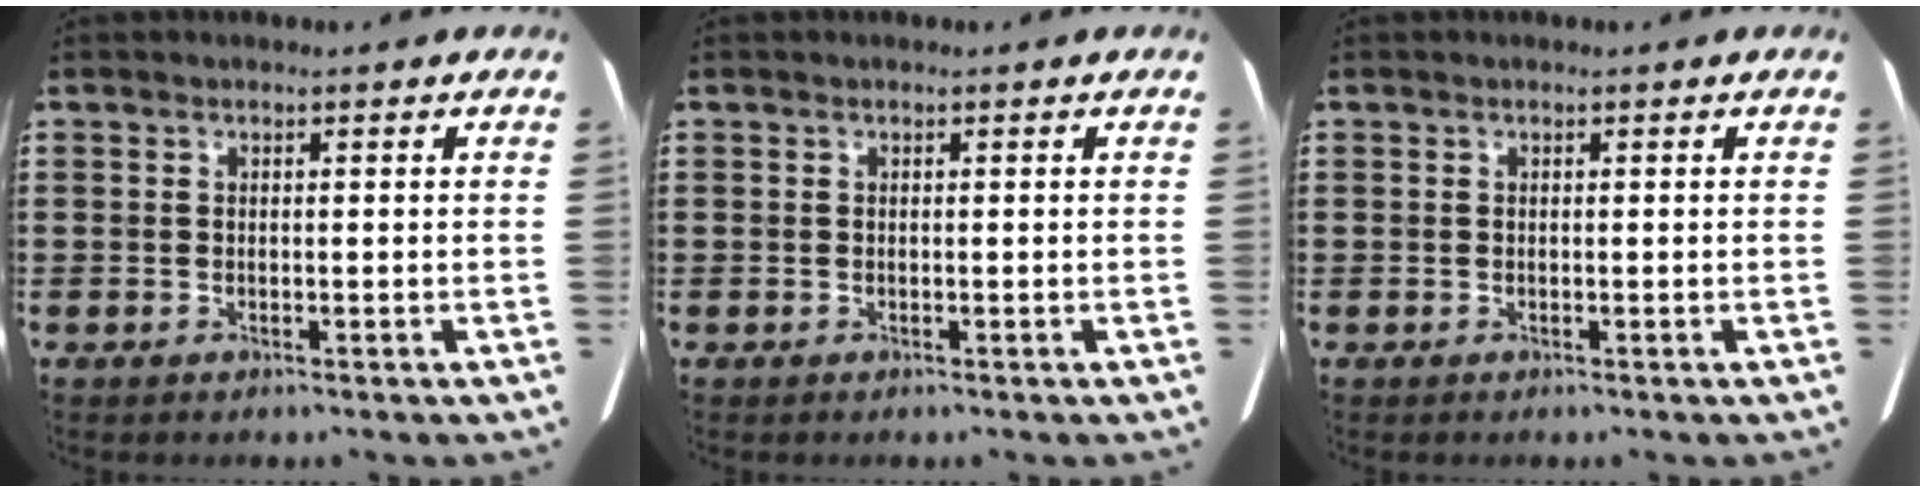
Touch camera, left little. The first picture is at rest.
{"total": 0.0}
{"total": 0.0}